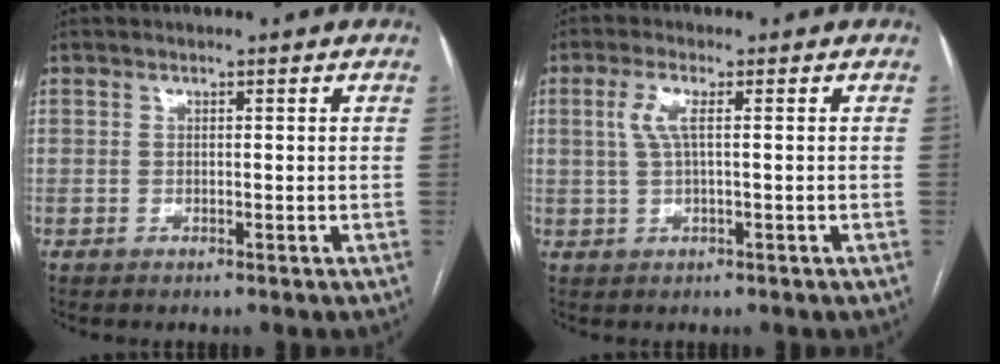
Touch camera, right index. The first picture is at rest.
{"total": 3.3, "force": [0.7, 0.6, 3.2], "torque": [-0.073, 0.010, 0.018]}